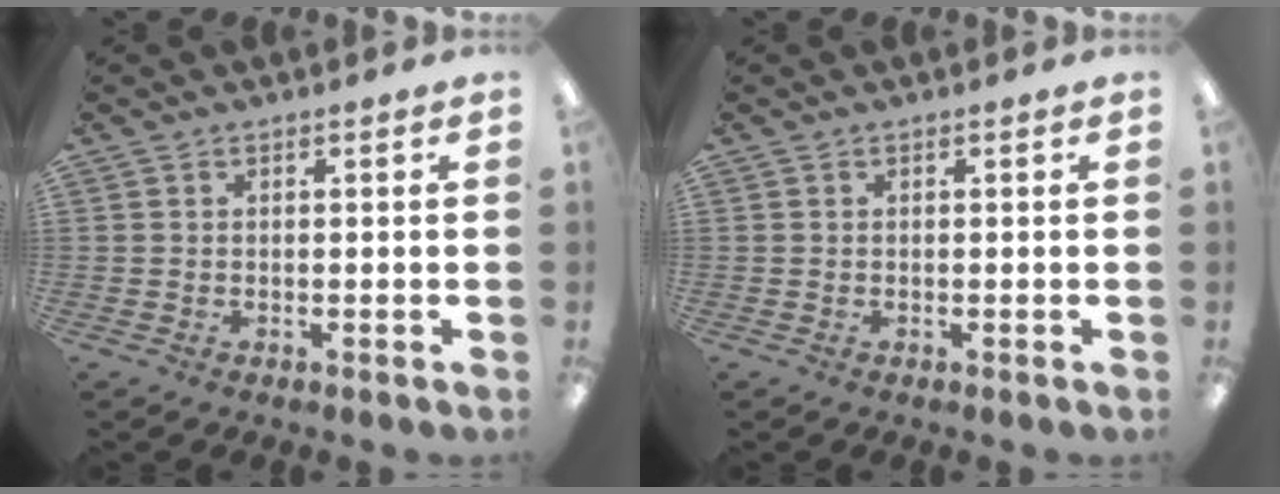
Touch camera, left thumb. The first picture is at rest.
{"total": 0.0}